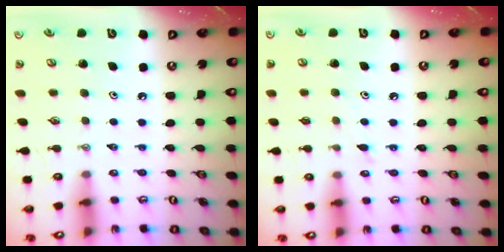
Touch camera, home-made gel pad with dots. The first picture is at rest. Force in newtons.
{"total": 3.9, "press": 3.9, "slide": 0.4}